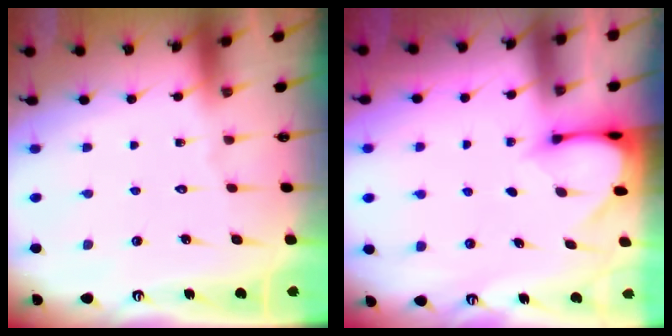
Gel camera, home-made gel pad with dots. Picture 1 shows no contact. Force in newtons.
{"total": 2.9, "press": 2.9, "slide": 0.3}